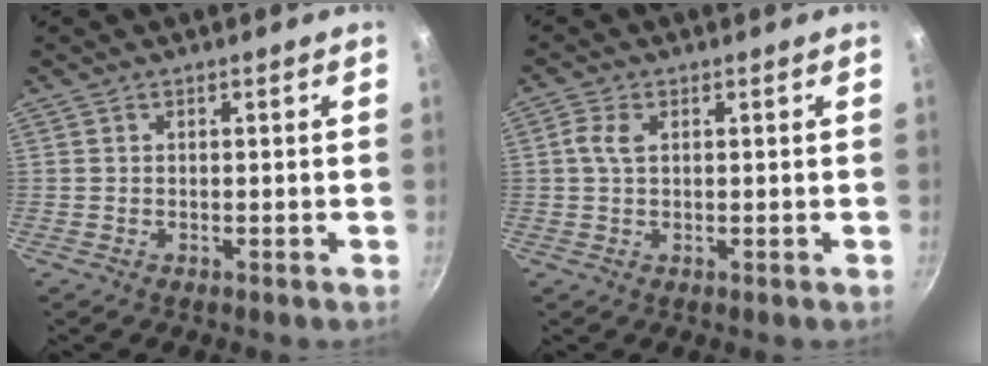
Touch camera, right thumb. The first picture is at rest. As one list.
[{"total": 3.1, "force": [0.7, 1.8, 2.4], "torque": [-0.055, 0.008, 0.012]}]